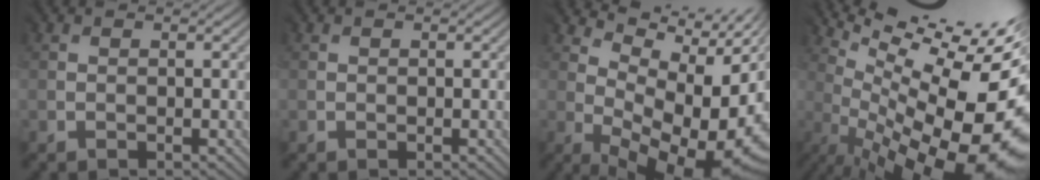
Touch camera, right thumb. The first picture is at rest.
{"total": 0.0}
{"total": 13.6, "force": [-0.4, 6.4, 12.0], "torque": [-0.144, -0.015, 0.018]}
{"total": 16.7, "force": [1.8, 4.3, 16.0], "torque": [-0.199, 0.028, 0.062]}